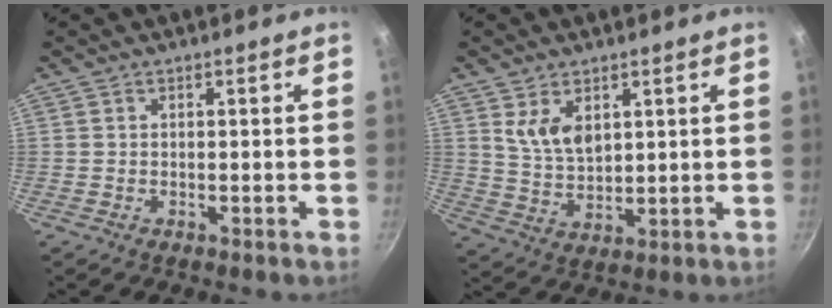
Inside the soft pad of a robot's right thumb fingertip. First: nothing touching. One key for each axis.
{"total": 6.9, "fx": 2.9, "fy": 4.1, "fz": 4.8, "tx": -0.072, "ty": -0.020, "tz": 0.066}